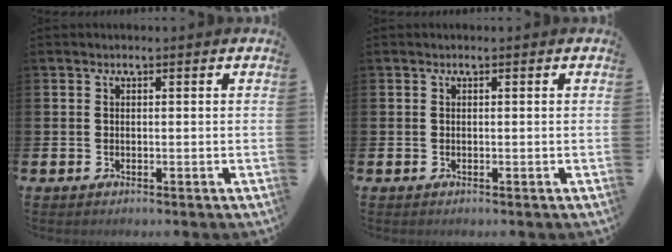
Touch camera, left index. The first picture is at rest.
{"total": 0.0}